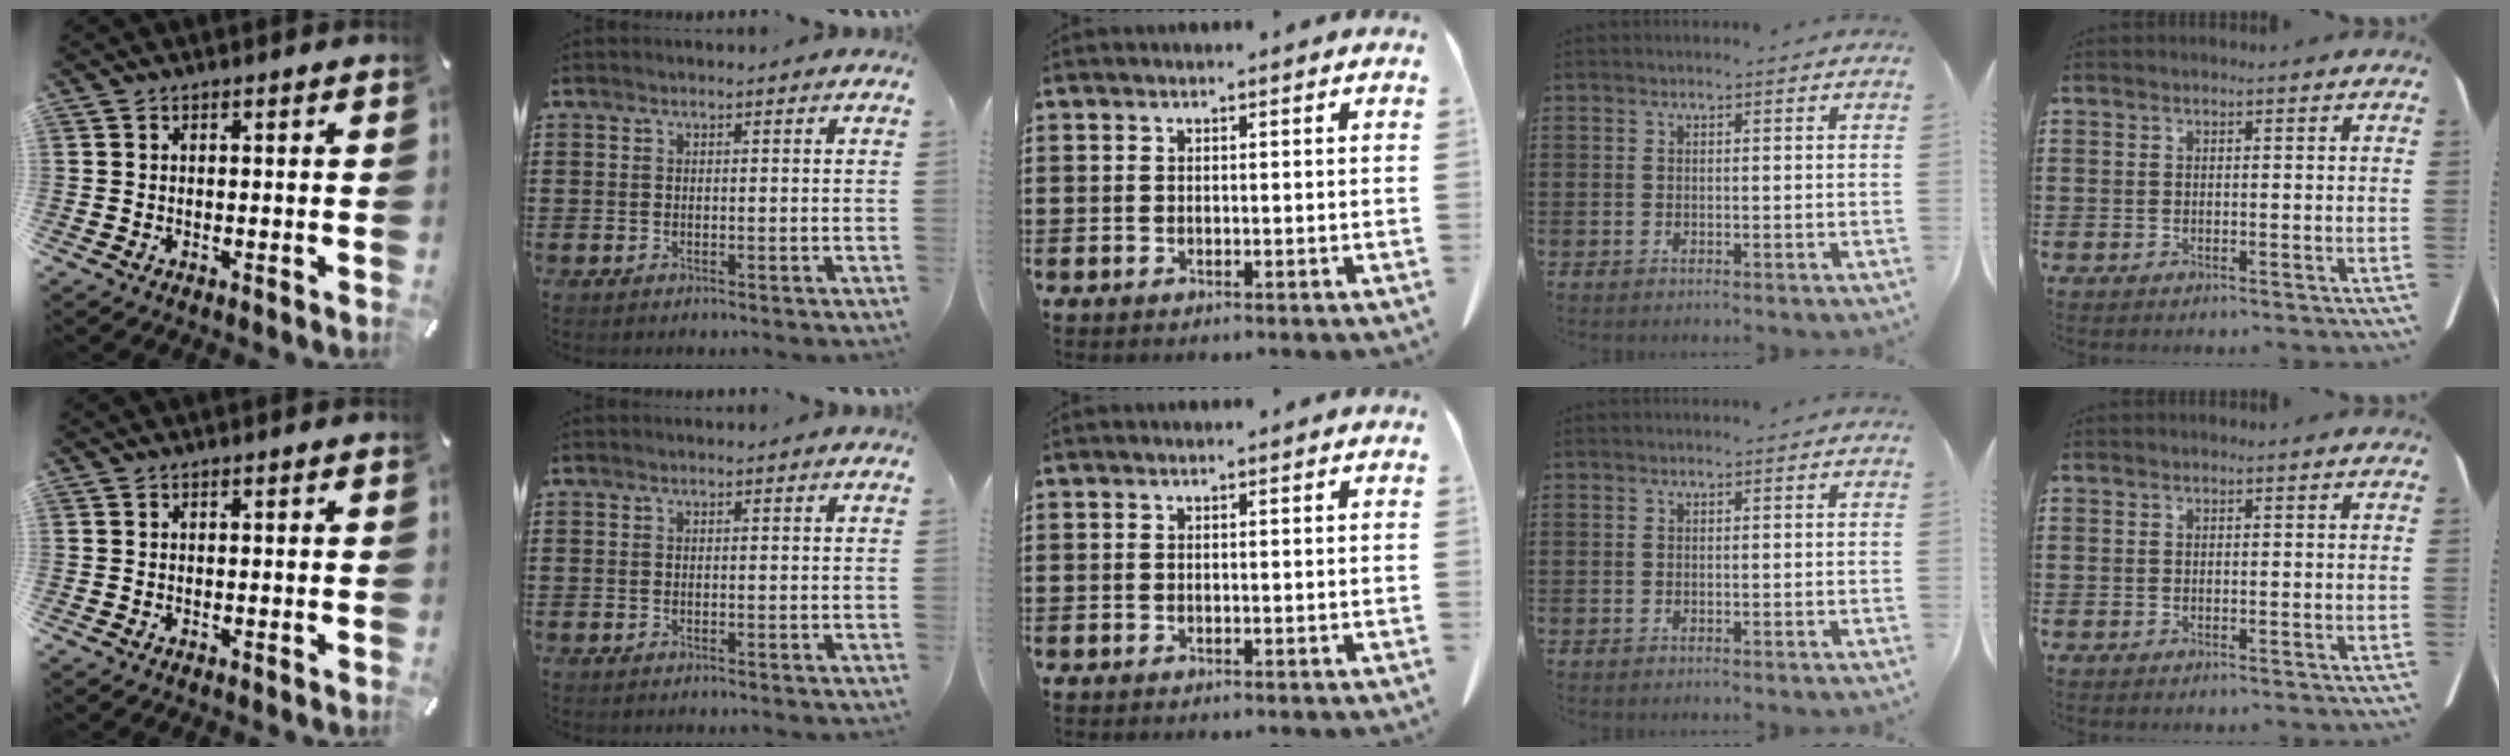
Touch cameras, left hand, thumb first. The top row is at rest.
{}